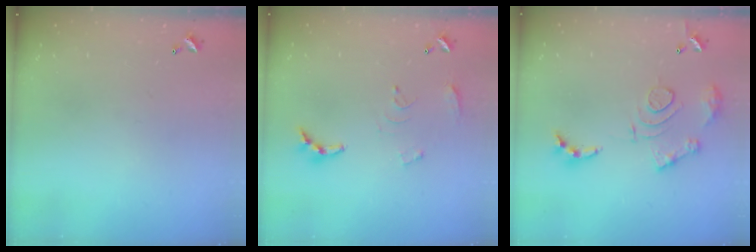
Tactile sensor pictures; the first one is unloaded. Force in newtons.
{"total": 8.7, "press": 8.7, "slide": 0.5}
{"total": 12.5, "press": 12.5, "slide": 0.9}